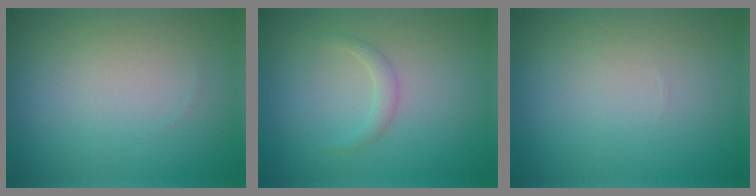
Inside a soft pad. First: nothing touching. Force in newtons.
{"total": 1.1, "press": 1.1, "slide": 0.1}
{"total": 0.0}